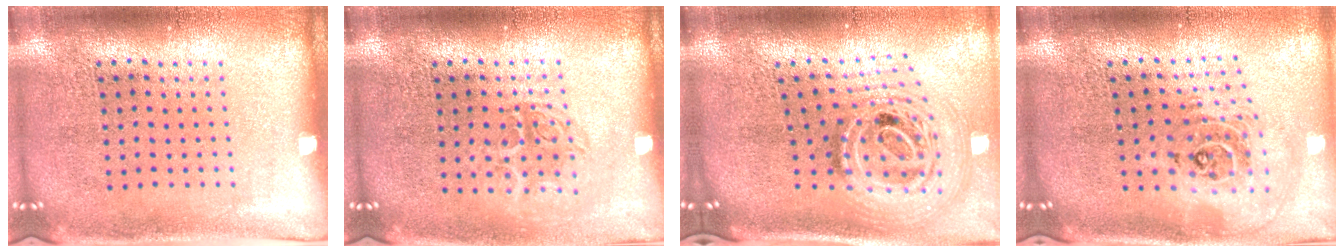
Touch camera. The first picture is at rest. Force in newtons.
{"total": 1.4, "press": 1.1, "slide": 0.7}
{"total": 2.7, "press": 1.9, "slide": 2.0}
{"total": 2.4, "press": 1.7, "slide": 1.7}